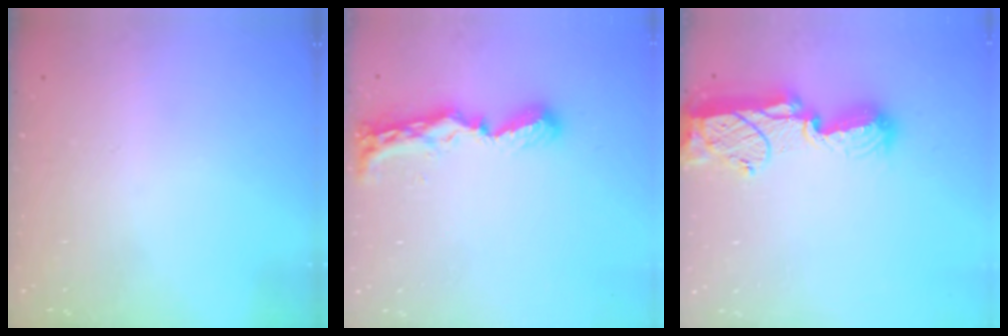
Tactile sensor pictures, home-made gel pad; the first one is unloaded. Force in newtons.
{"total": 8.8, "press": 8.8, "slide": 0.3}
{"total": 15.4, "press": 14.2, "slide": 6.0}